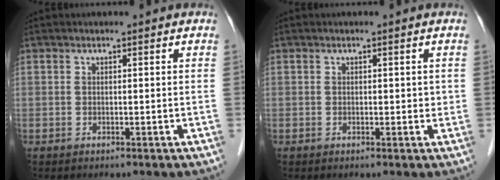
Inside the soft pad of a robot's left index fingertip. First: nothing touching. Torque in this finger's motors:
{"motor_torque": [-0.17, 0.07, -0.01, -0.01]}